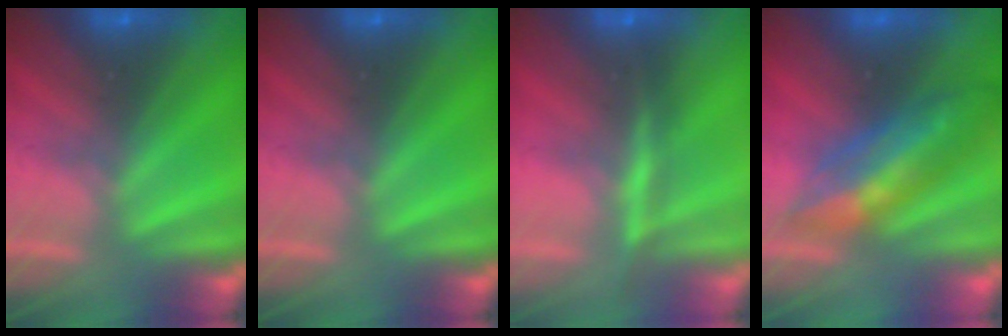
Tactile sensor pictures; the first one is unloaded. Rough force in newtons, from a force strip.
{"total": 0.0}
{"total": 4.5}
{"total": 3.6}